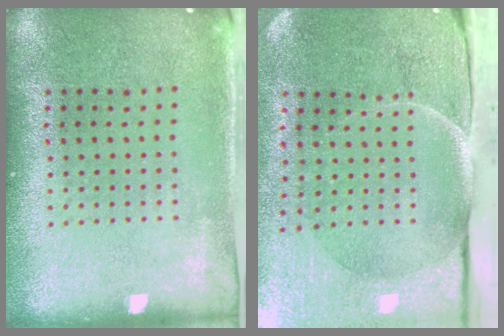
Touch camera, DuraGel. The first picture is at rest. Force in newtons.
{"total": 4.9, "press": 3.9, "slide": 2.9}